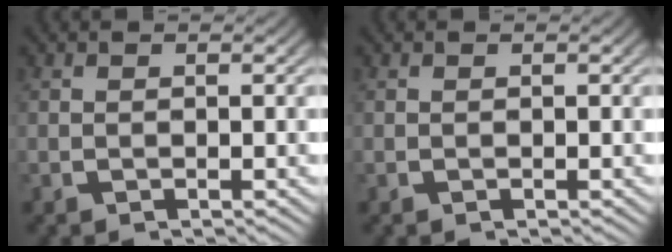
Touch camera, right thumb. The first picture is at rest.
{"total": 0.0}